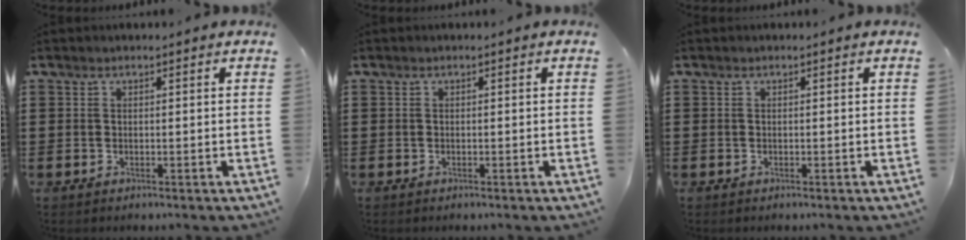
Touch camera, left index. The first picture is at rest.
{"total": 0.0}
{"total": 0.0}